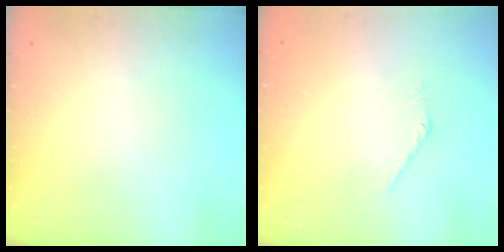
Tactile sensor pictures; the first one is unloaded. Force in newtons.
{"total": 2.6, "press": 2.6, "slide": 0.1}